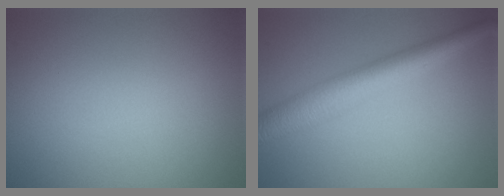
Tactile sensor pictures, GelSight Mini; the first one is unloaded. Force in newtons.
{"total": 5.2, "press": 5.2, "slide": 0.1}